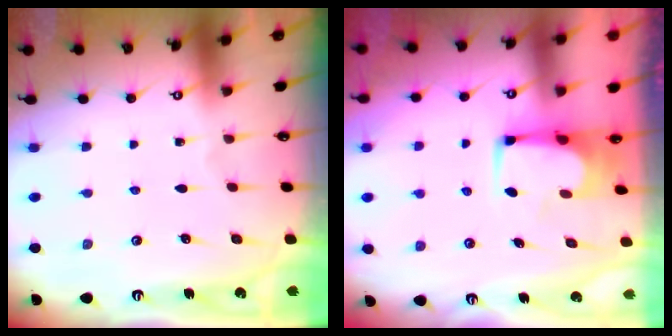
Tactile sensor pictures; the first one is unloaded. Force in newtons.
{"total": 5.9, "press": 5.9, "slide": 0.3}